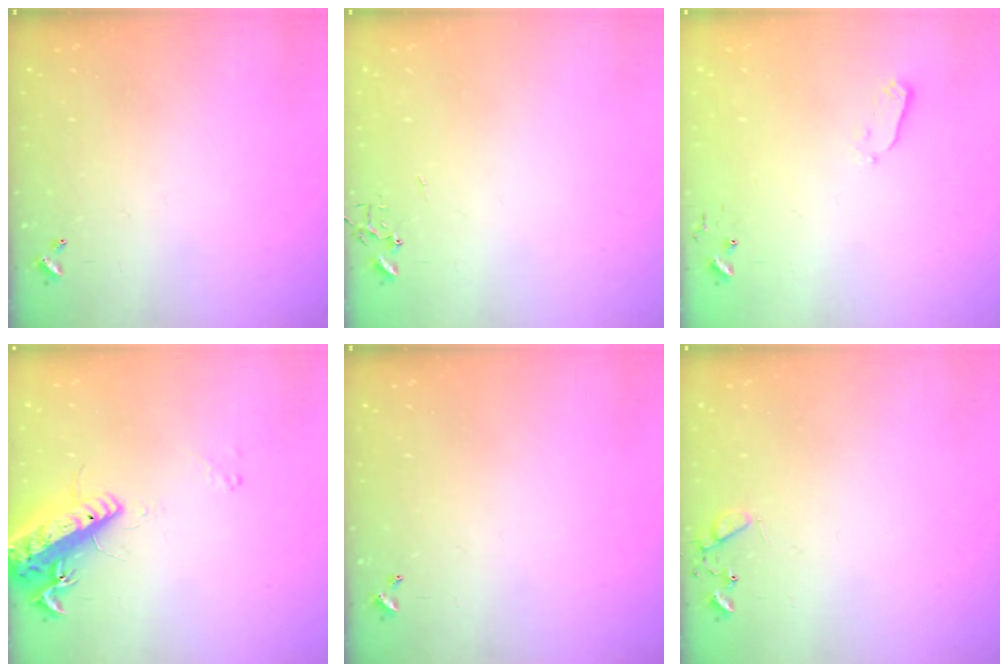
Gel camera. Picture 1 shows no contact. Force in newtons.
{"total": 0.0}
{"total": 2.9, "press": 2.9, "slide": 0.4}
{"total": 15.7, "press": 15.3, "slide": 3.5}
{"total": 0.0}
{"total": 6.1, "press": 6.1, "slide": 0.5}